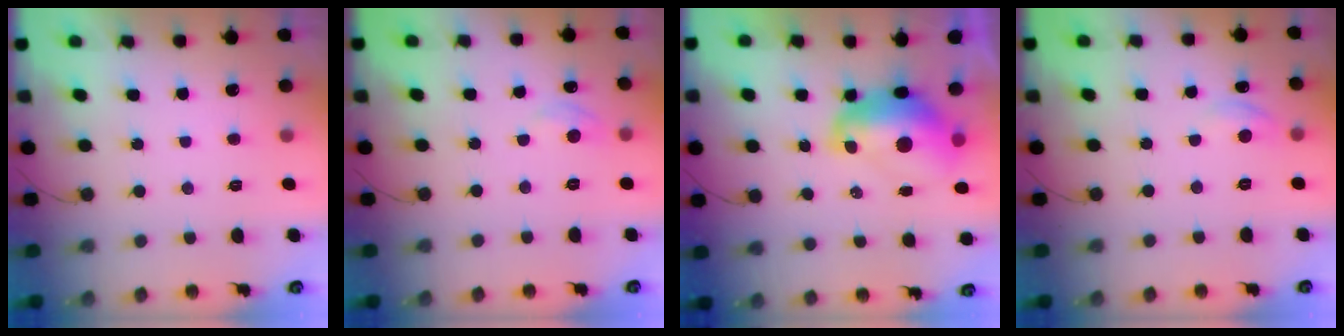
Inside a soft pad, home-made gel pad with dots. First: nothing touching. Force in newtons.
{"total": 5.0, "press": 4.9, "slide": 0.6}
{"total": 12.0, "press": 11.9, "slide": 1.2}
{"total": 6.3, "press": 6.3, "slide": 0.9}